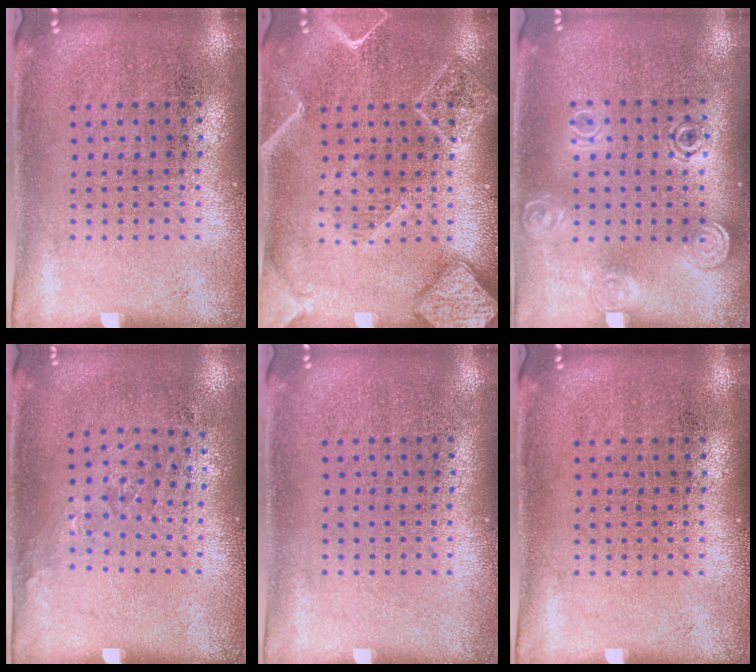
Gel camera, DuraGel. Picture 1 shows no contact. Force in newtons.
{"total": 3.6, "press": 3.6, "slide": 0.3}
{"total": 1.4, "press": 1.2, "slide": 0.7}
{"total": 0.9, "press": 0.7, "slide": 0.6}
{"total": 0.0}
{"total": 0.0}